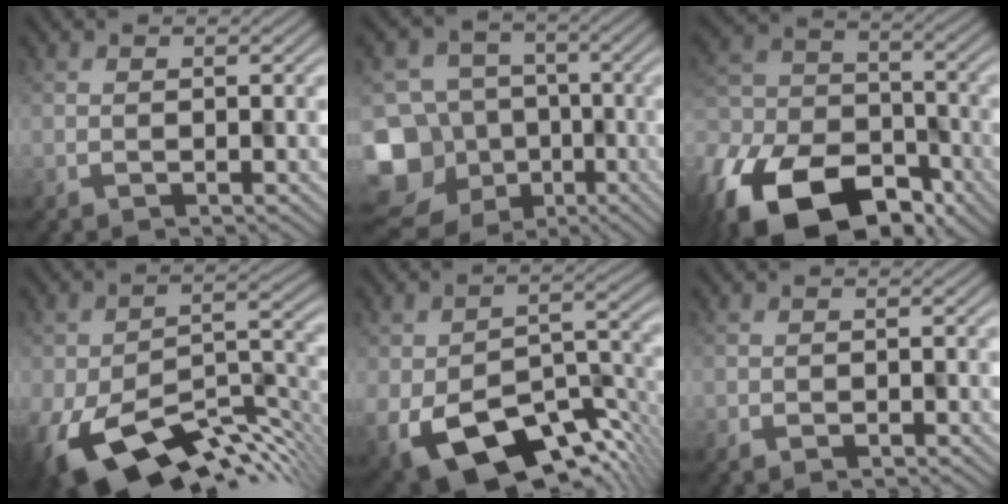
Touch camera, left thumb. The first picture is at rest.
{"total": 16.3, "force": [-8.1, 13.0, 5.5], "torque": [-0.181, -0.055, -0.109]}
{"total": 18.0, "force": [-11.6, 10.3, 9.1], "torque": [-0.222, -0.061, -0.183]}
{"total": 14.8, "force": [-7.4, 7.7, 10.3], "torque": [-0.202, -0.050, -0.107]}
{"total": 13.9, "force": [-6.5, 7.0, 10.1], "torque": [-0.179, -0.037, -0.104]}
{"total": 0.8, "force": [-0.6, 0.4, 0.2], "torque": [-0.004, -0.002, -0.008]}